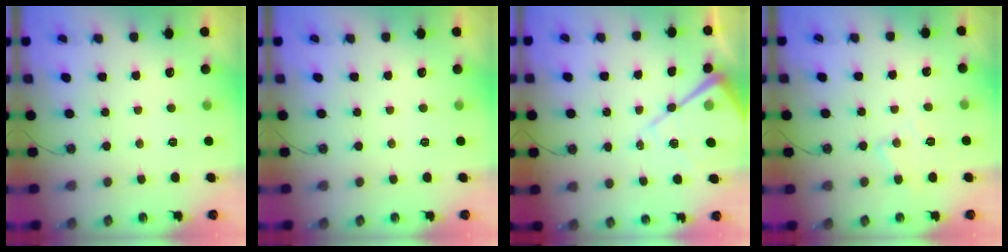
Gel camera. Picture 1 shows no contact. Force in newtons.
{"total": 0.0}
{"total": 14.5, "press": 14.5, "slide": 1.3}
{"total": 8.1, "press": 8.1, "slide": 0.7}